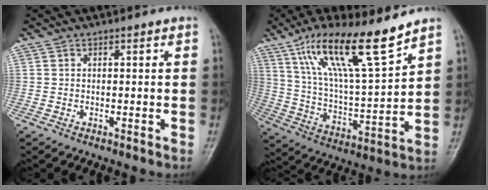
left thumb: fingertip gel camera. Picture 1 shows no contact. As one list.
[{"total": 17.5, "force": [11.7, 2.9, 12.6], "torque": [-0.213, -0.056, 0.220]}]